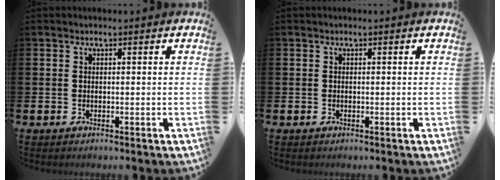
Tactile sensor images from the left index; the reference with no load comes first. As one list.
[{"total": 0.0}]